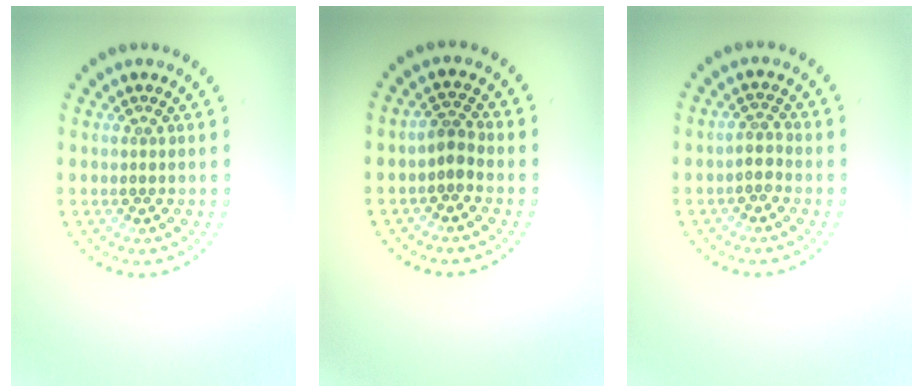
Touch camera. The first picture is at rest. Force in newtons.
{"total": 1.6, "press": 1.4, "slide": 0.9}
{"total": 1.5, "press": 1.3, "slide": 0.8}